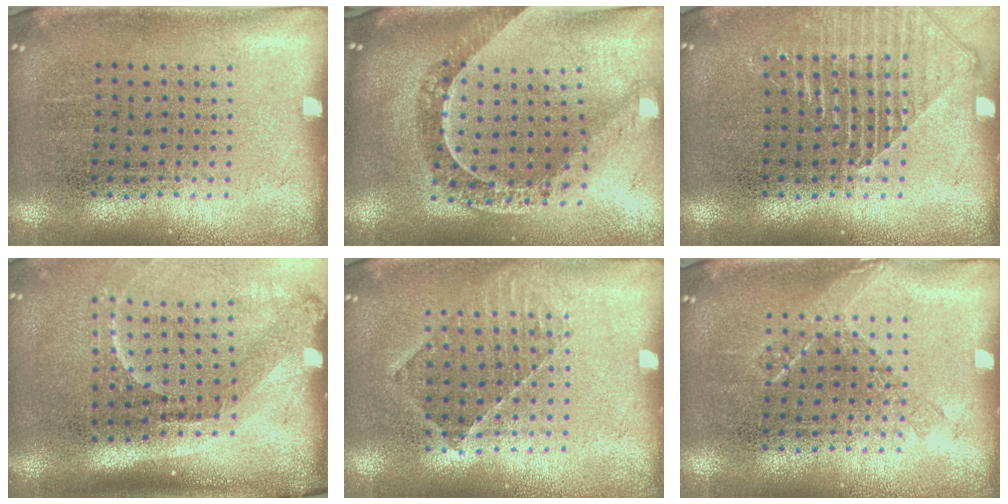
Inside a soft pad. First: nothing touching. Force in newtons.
{"total": 1.2, "press": 1.1, "slide": 0.3}
{"total": 1.3, "press": 1.3, "slide": 0.4}
{"total": 2.2, "press": 1.5, "slide": 1.6}
{"total": 1.0, "press": 1.0, "slide": 0.3}
{"total": 0.8, "press": 0.8, "slide": 0.3}